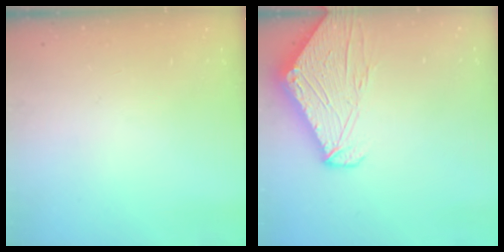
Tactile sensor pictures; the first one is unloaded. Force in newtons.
{"total": 10.2, "press": 10.1, "slide": 1.3}